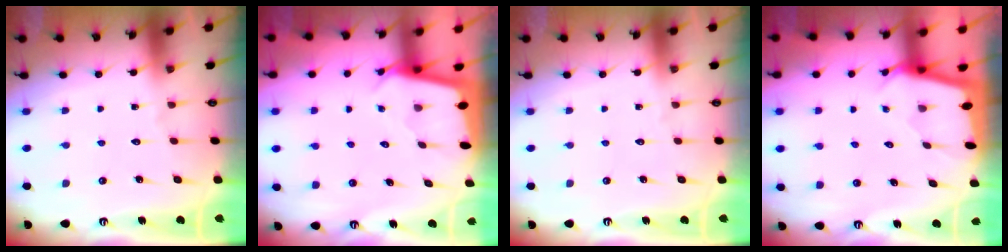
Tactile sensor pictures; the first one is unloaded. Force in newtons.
{"total": 2.4, "press": 2.4, "slide": 0.1}
{"total": 0.0}
{"total": 1.5, "press": 1.5, "slide": 0.1}